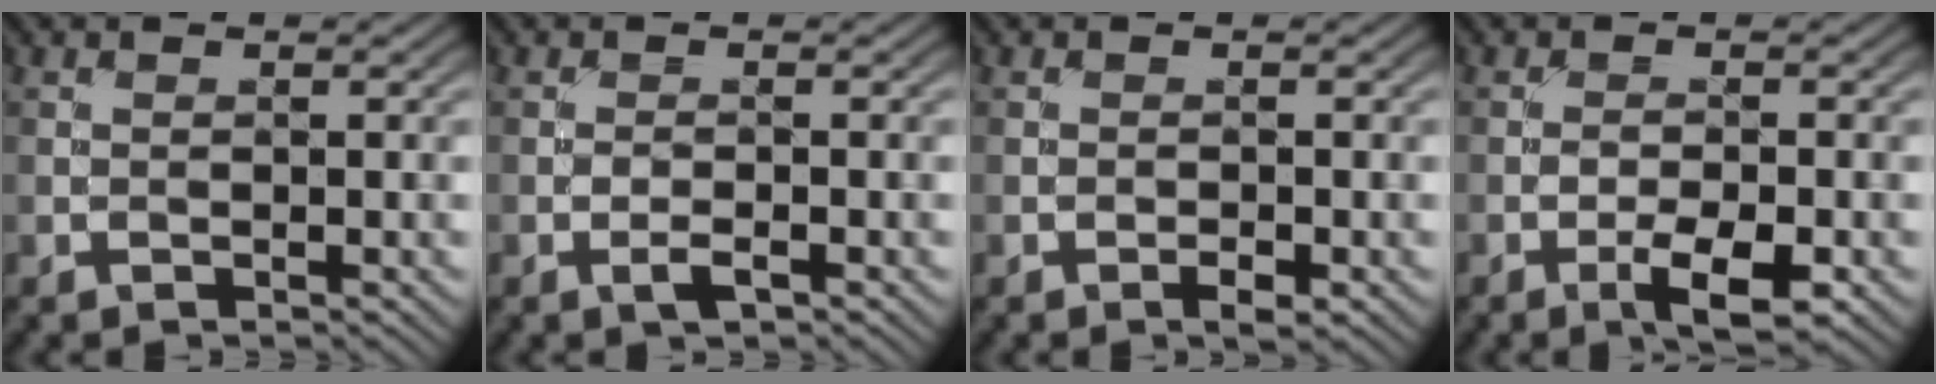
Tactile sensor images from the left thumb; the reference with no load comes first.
{"total": 1.5, "force": [-0.7, 0.4, 1.2], "torque": [-0.025, 0.001, -0.017]}
{"total": 1.3, "force": [-0.7, 0.4, 1.0], "torque": [-0.015, 0.001, -0.013]}
{"total": 4.2, "force": [-2.2, 1.1, 3.4], "torque": [-0.060, 0.002, -0.036]}